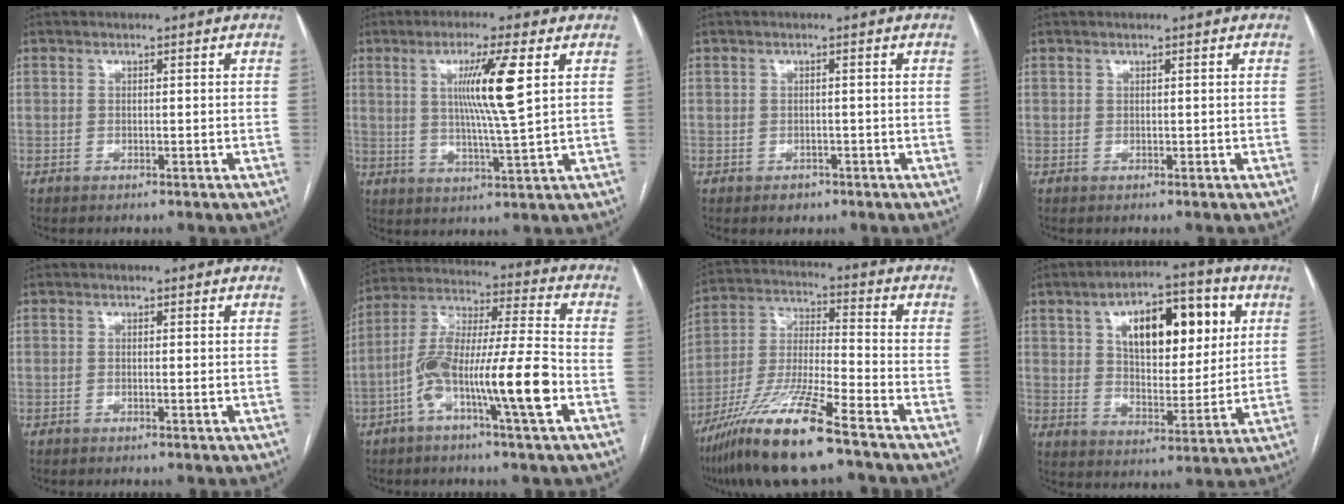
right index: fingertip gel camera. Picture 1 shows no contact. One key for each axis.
{"total": 9.4, "fx": 2.6, "fy": -0.9, "fz": 9.0, "tx": -0.160, "ty": -0.008, "tz": 0.046}
{"total": 1.8, "fx": -1.1, "fy": 1.4, "fz": 0.5, "tx": -0.008, "ty": 0.001, "tz": -0.013}
{"total": 0.0}
{"total": 0.7, "fx": -0.2, "fy": 0.1, "fz": 0.6, "tx": -0.014, "ty": 0.000, "tz": -0.003}
{"total": 15.2, "fx": -5.5, "fy": 0.8, "fz": 14.2, "tx": -0.268, "ty": 0.009, "tz": -0.104}
{"total": 16.4, "fx": -11.1, "fy": 0.7, "fz": 12.0, "tx": -0.256, "ty": -0.037, "tz": -0.210}
{"total": 16.1, "fx": 5.5, "fy": 7.4, "fz": 13.2, "tx": -0.204, "ty": 0.024, "tz": 0.088}